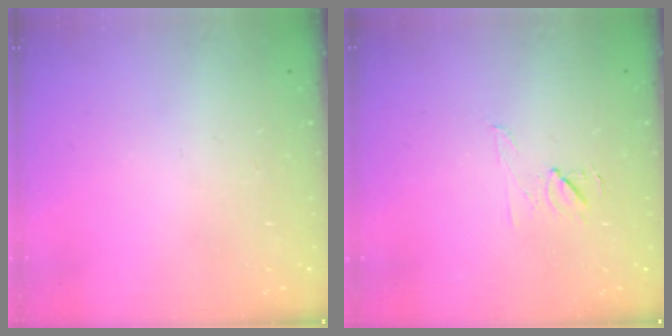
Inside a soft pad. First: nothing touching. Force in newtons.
{"total": 5.9, "press": 5.9, "slide": 0.9}